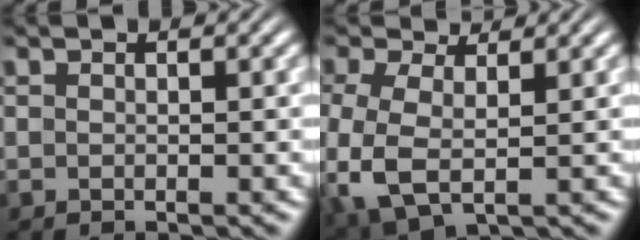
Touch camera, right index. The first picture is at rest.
{"total": 6.3, "force": [0.5, 4.7, 4.1], "torque": [-0.125, -0.024, 0.023]}